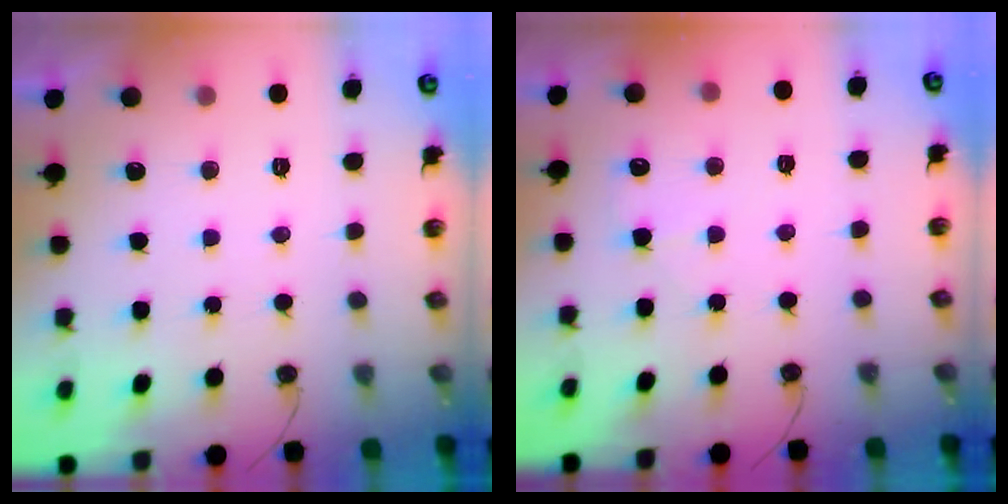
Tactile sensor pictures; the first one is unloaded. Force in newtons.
{"total": 4.5, "press": 4.5, "slide": 0.4}